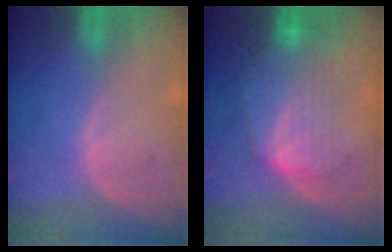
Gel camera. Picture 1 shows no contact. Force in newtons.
{"total": 7.2, "press": 7.1, "slide": 1.0}